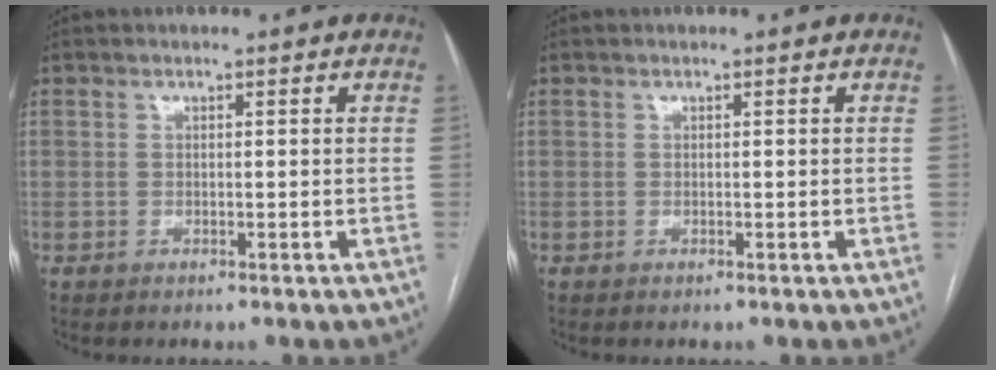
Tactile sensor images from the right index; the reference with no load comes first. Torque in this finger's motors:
{"motor_torque": [-0.02, 0.02, -0.01, 0.00]}